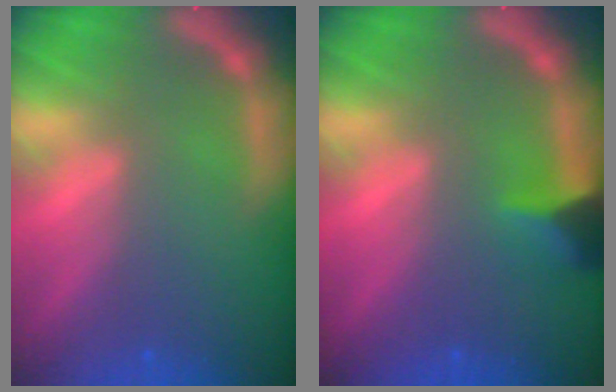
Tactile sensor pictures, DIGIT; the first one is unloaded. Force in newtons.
{"total": 2.9}